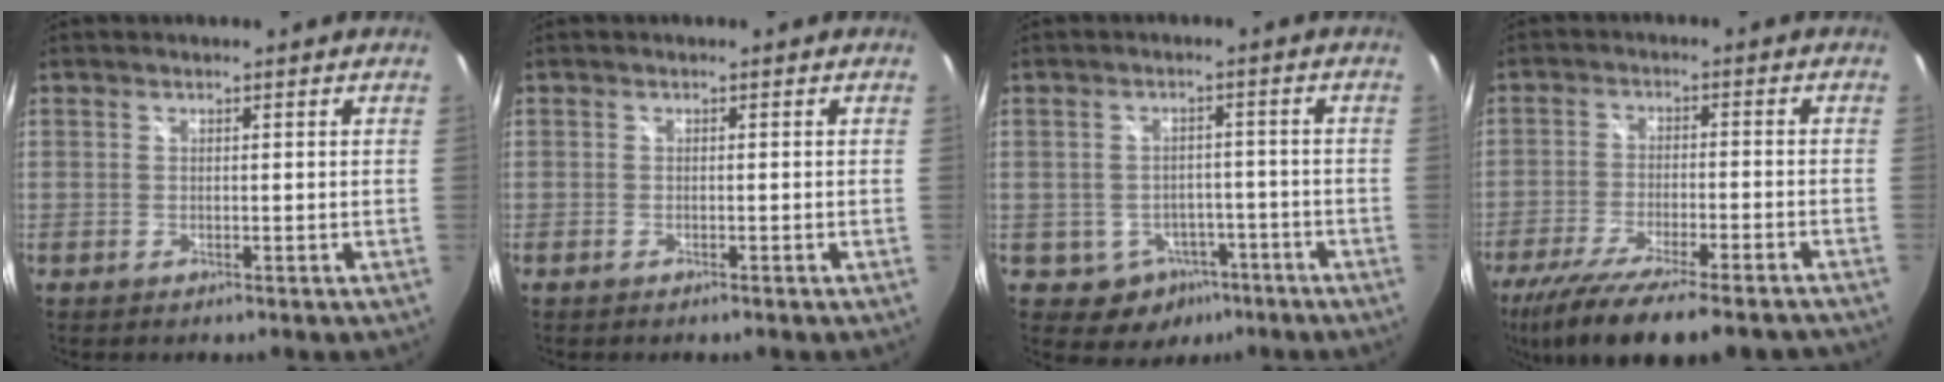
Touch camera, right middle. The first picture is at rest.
{"total": 0.6, "force": [-0.5, 0.0, 0.3], "torque": [-0.005, 0.001, -0.010]}
{"total": 6.6, "force": [-3.6, 5.4, 1.3], "torque": [-0.030, 0.020, -0.032]}
{"total": 18.8, "force": [-15.3, 2.9, 10.6], "torque": [-0.207, -0.052, -0.243]}